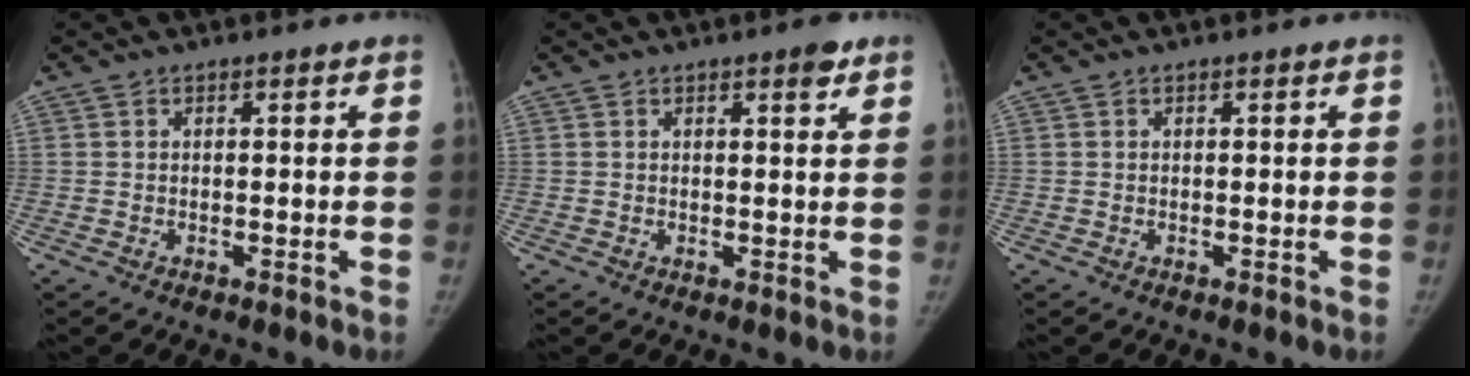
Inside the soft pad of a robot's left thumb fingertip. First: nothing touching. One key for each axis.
{"total": 2.5, "fx": 1.6, "fy": 0.7, "fz": 1.8, "tx": -0.020, "ty": -0.008, "tz": 0.019}
{"total": 0.0}